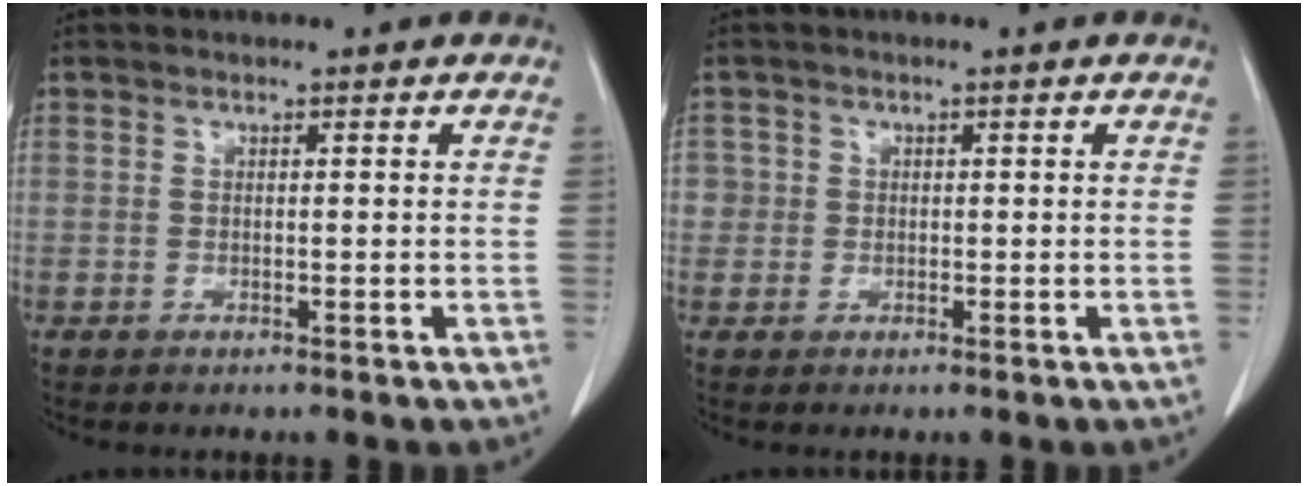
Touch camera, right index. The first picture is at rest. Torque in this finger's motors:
{"motor_torque": [0.25, 0.02, 0.12, 0.02]}